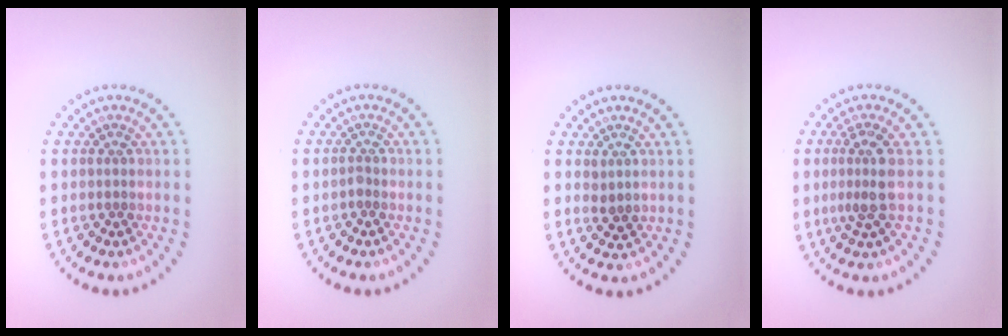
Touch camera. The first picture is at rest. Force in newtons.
{"total": 0.6, "press": 0.3, "slide": 0.4}
{"total": 1.1, "press": 1.0, "slide": 0.4}
{"total": 2.6, "press": 1.9, "slide": 1.7}